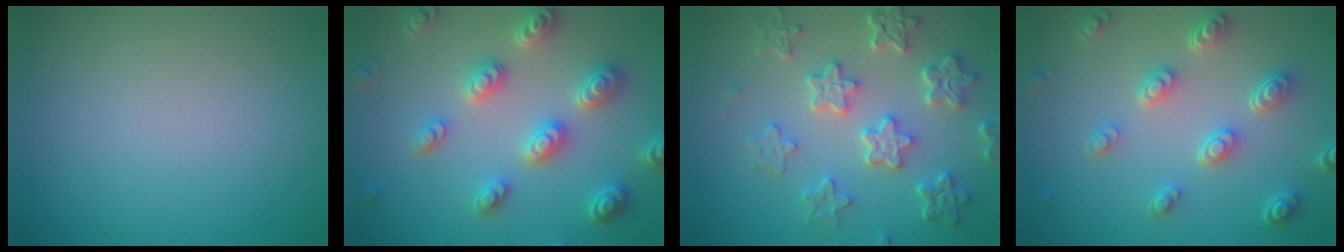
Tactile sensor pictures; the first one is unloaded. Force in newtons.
{"total": 5.2, "press": 5.0, "slide": 1.2}
{"total": 5.8, "press": 4.6, "slide": 3.6}
{"total": 4.5, "press": 3.4, "slide": 3.0}